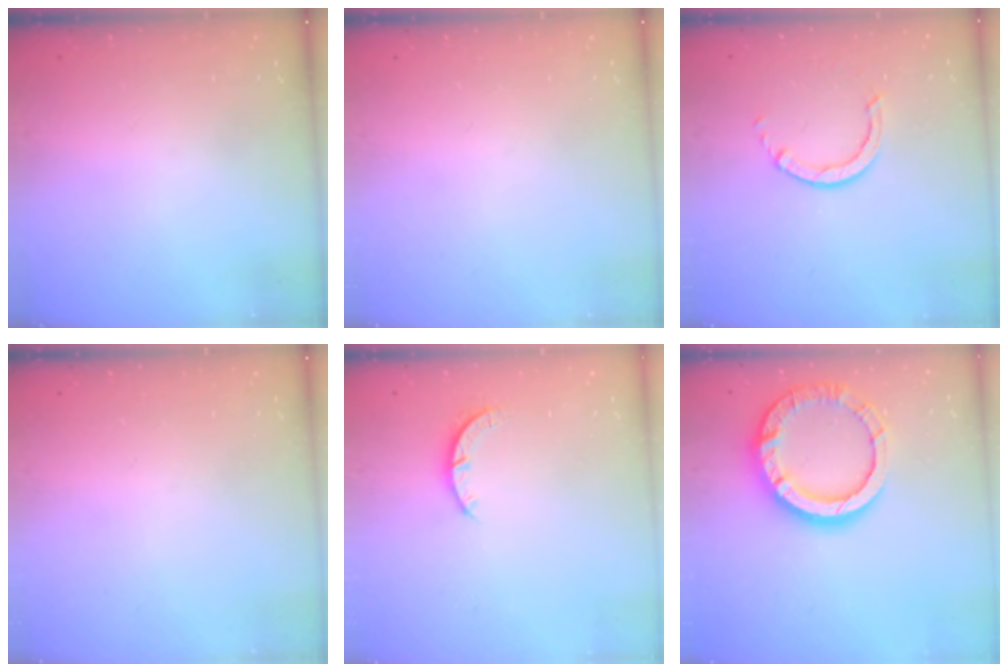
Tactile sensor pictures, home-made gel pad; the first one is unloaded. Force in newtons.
{"total": 0.0}
{"total": 3.4, "press": 3.4, "slide": 0.5}
{"total": 0.0}
{"total": 2.7, "press": 2.7, "slide": 0.4}
{"total": 16.2, "press": 16.2, "slide": 1.4}